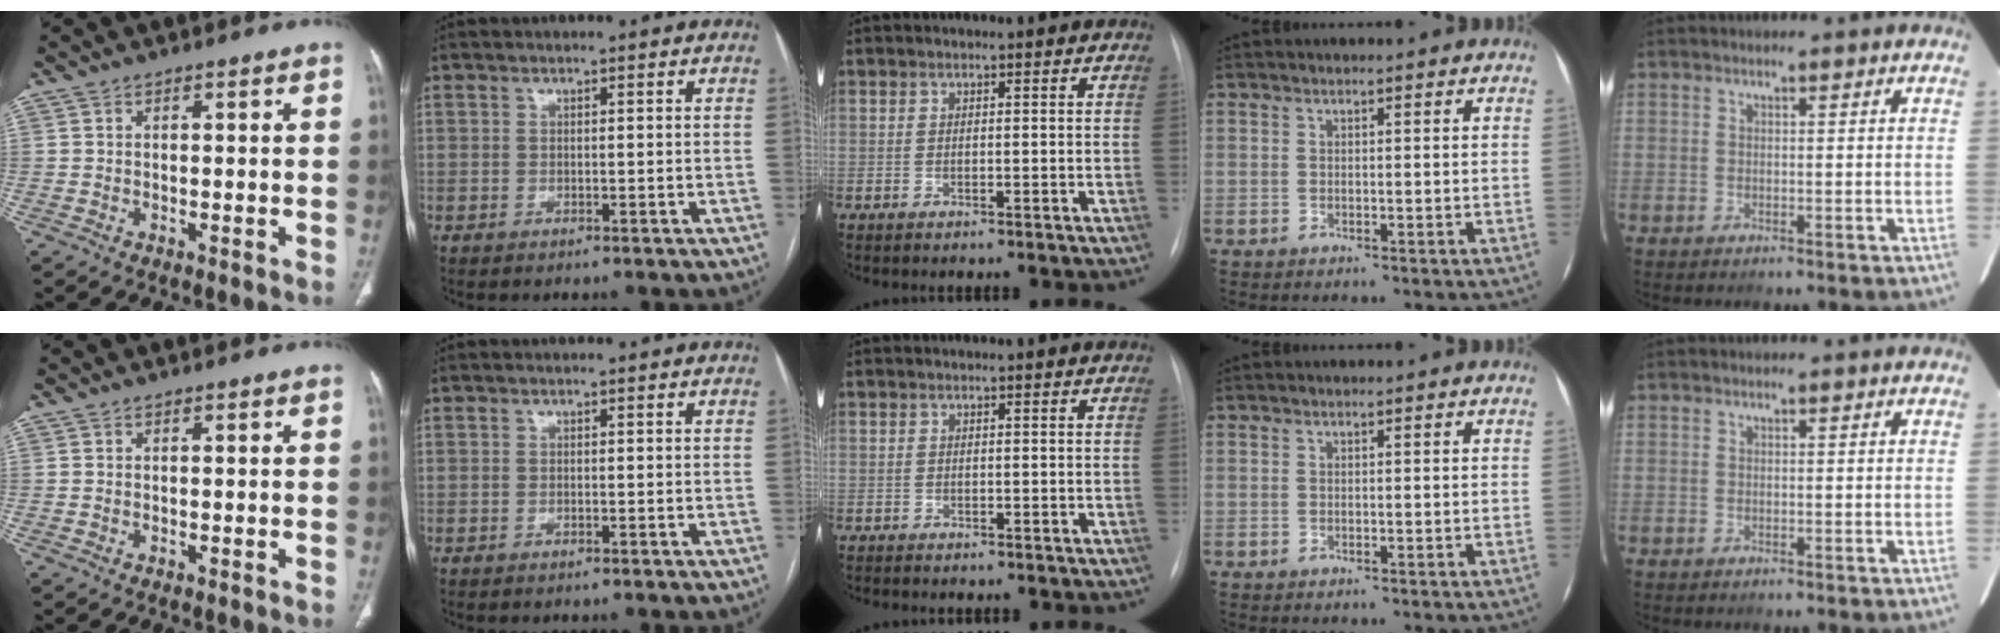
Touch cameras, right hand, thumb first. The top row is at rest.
{"middle": {"total": 1.5, "force": [-1.3, 0.7, 0.5], "torque": [-0.008, 0.002, -0.017]}}